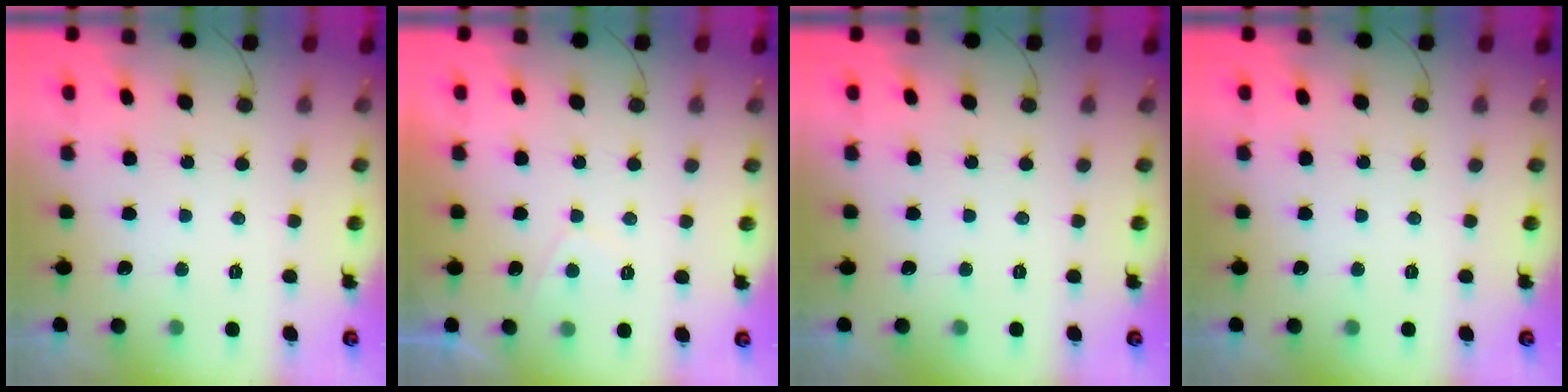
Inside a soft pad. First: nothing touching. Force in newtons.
{"total": 2.3, "press": 2.2, "slide": 0.6}
{"total": 0.0}
{"total": 0.0}